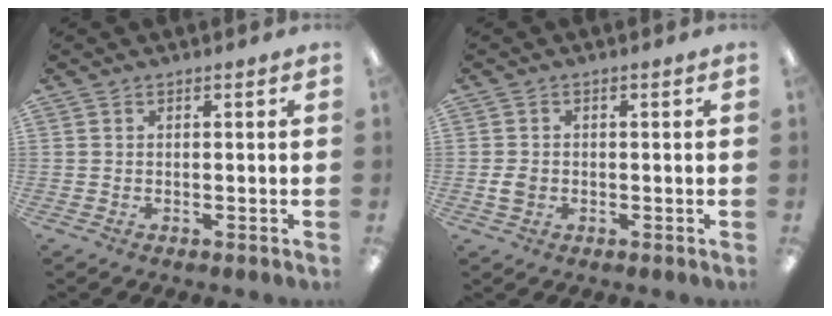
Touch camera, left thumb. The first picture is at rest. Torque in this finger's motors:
{"motor_torque": [-0.04, 0.79, 0.08, 0.11, -0.01]}